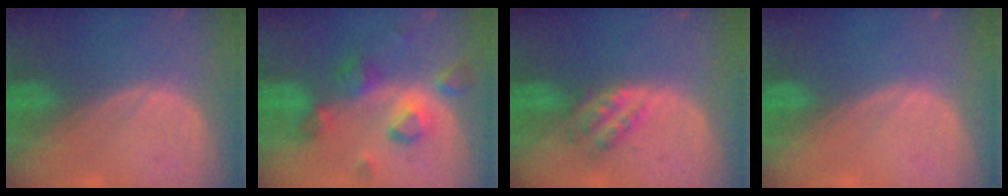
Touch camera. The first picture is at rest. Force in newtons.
{"total": 7.9, "press": 7.7, "slide": 2.1}
{"total": 4.6, "press": 4.1, "slide": 2.2}
{"total": 0.0}